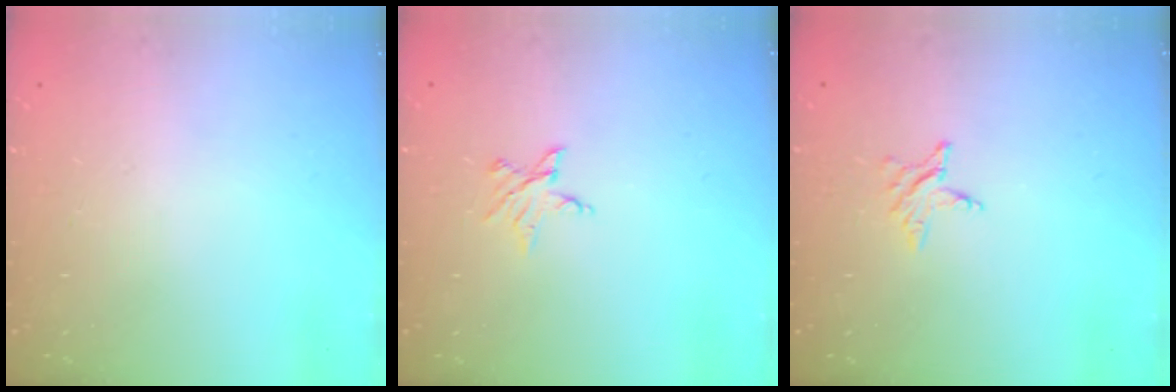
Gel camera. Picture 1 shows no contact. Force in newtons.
{"total": 4.1, "press": 4.1, "slide": 0.4}
{"total": 2.8, "press": 2.8, "slide": 0.3}